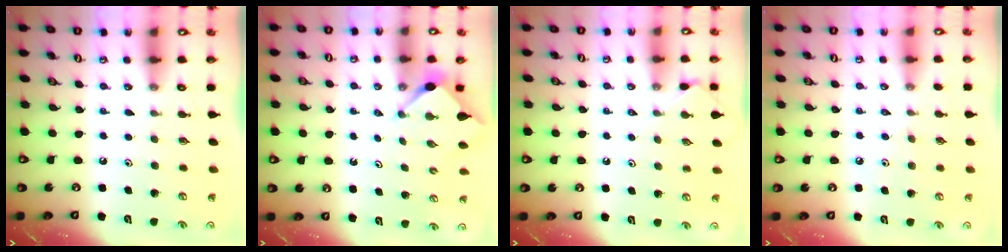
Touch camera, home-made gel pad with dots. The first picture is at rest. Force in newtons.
{"total": 2.9, "press": 2.9, "slide": 0.3}
{"total": 3.1, "press": 3.1, "slide": 0.5}
{"total": 6.1, "press": 6.0, "slide": 1.0}